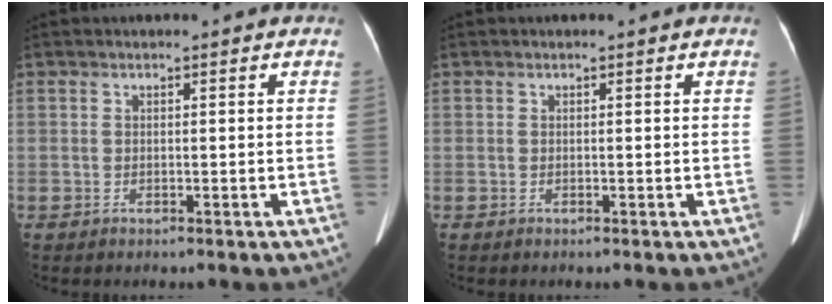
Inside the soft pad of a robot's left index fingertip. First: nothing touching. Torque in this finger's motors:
{"motor_torque": [0.00, 0.00, 0.00, 0.00]}